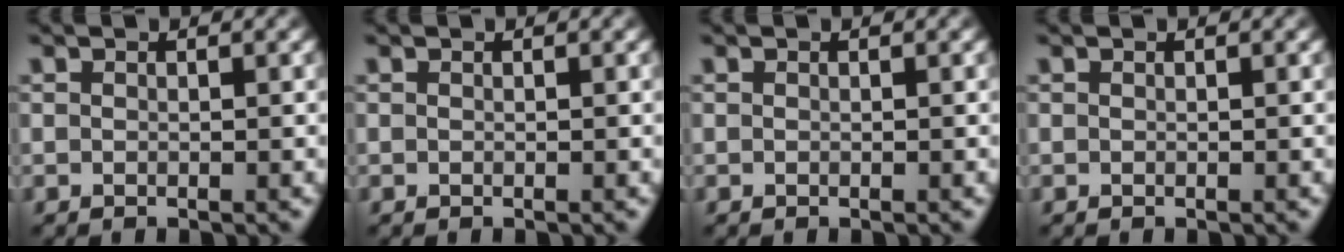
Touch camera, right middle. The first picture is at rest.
{"total": 0.0}
{"total": 0.0}
{"total": 0.0}